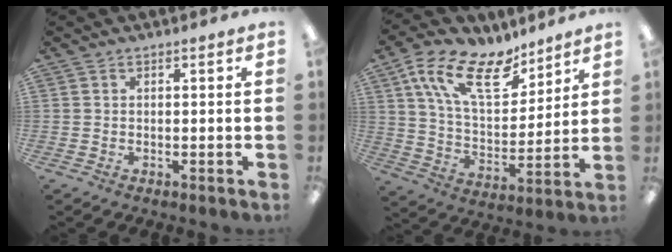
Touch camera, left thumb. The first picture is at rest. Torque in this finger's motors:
{"motor_torque": [0.40, 0.43, 1.33, -1.44, 0.38]}